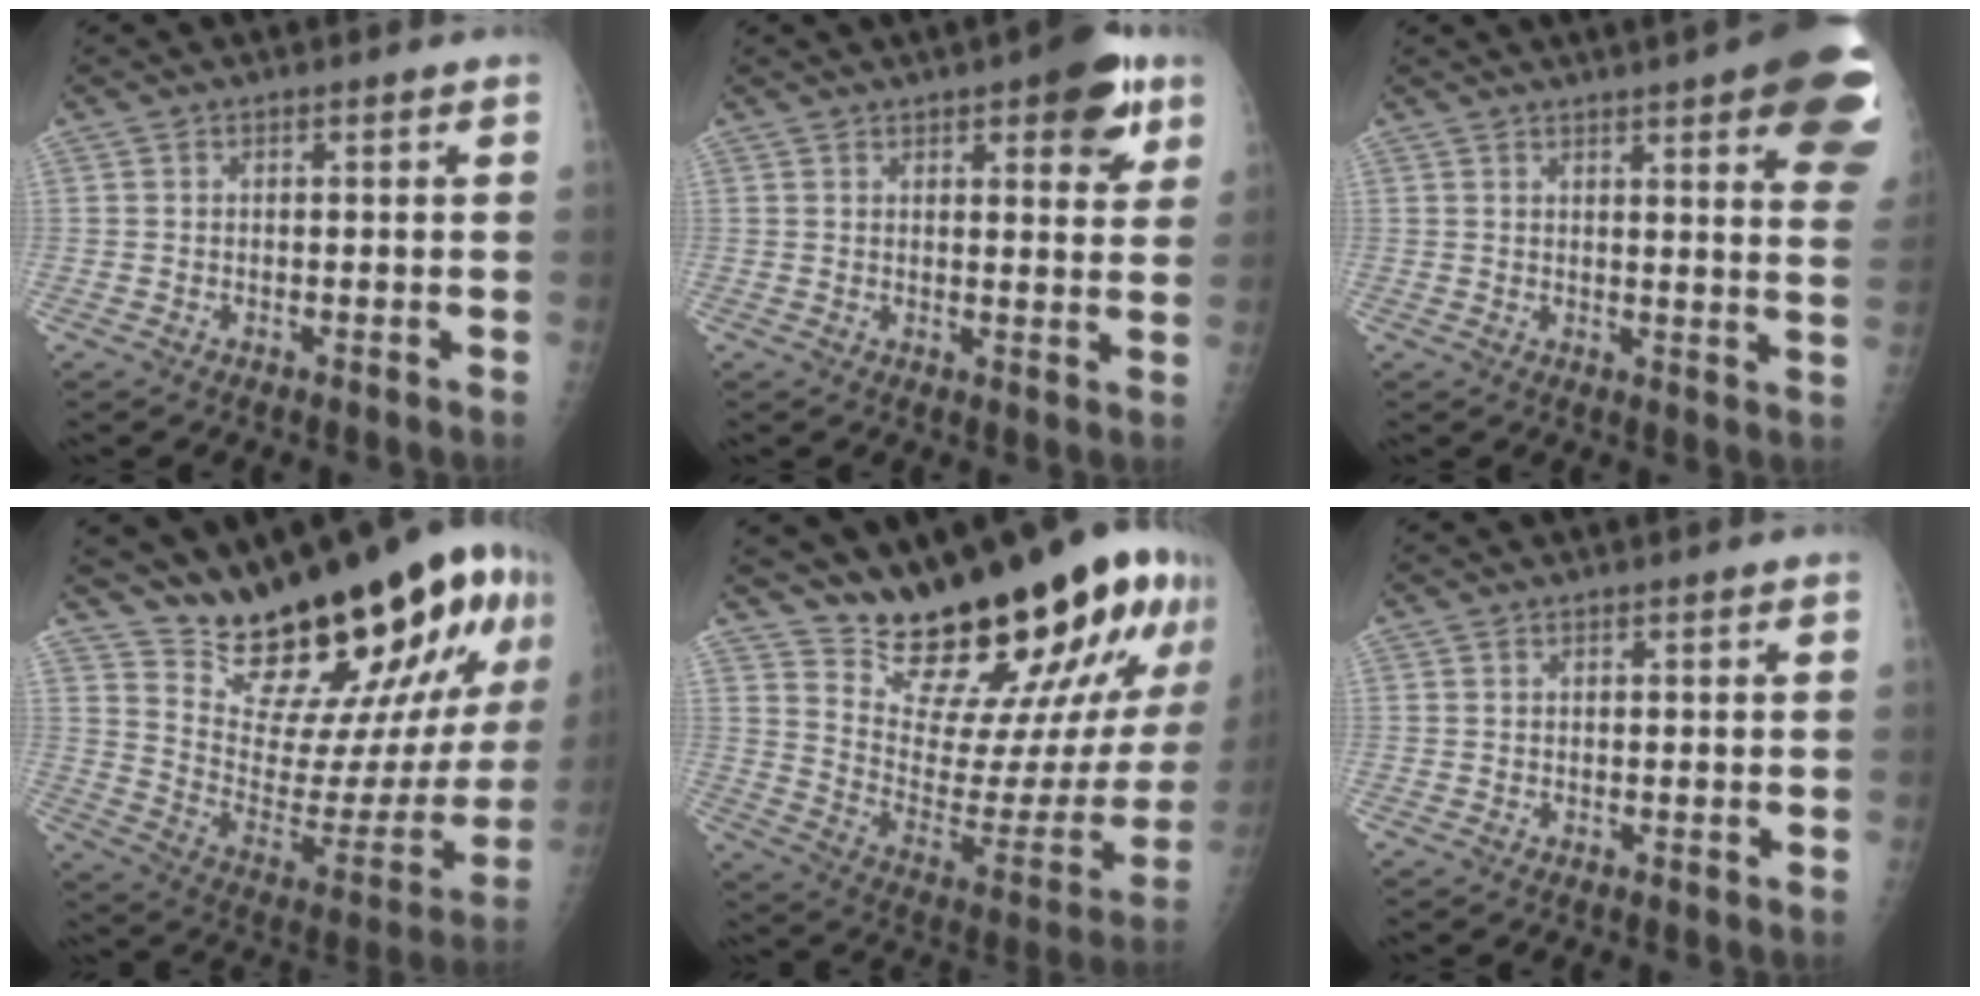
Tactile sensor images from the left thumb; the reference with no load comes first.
{"total": 9.1, "force": [4.9, 3.2, 6.9], "torque": [-0.062, -0.017, 0.058]}
{"total": 19.0, "force": [10.2, 3.8, 15.6], "torque": [-0.166, -0.027, 0.109]}
{"total": 28.5, "force": [20.9, 8.8, 17.3], "torque": [-0.232, -0.117, 0.315]}
{"total": 28.3, "force": [22.7, 7.9, 15.0], "torque": [-0.194, -0.151, 0.326]}
{"total": 0.0}